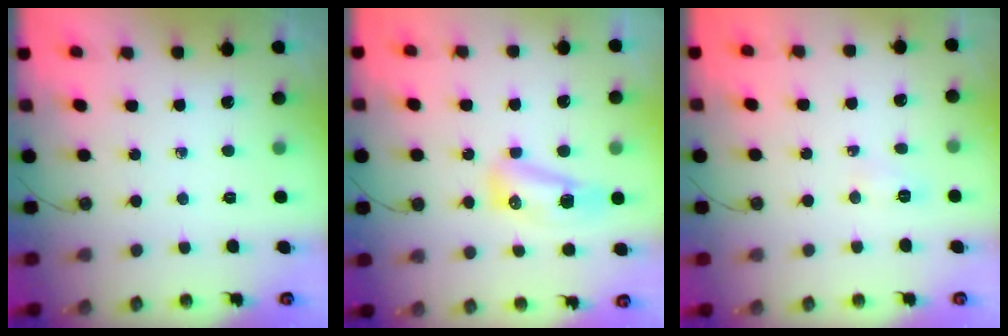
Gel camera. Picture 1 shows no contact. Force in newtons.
{"total": 9.0, "press": 8.9, "slide": 1.8}
{"total": 11.5, "press": 5.4, "slide": 10.1}